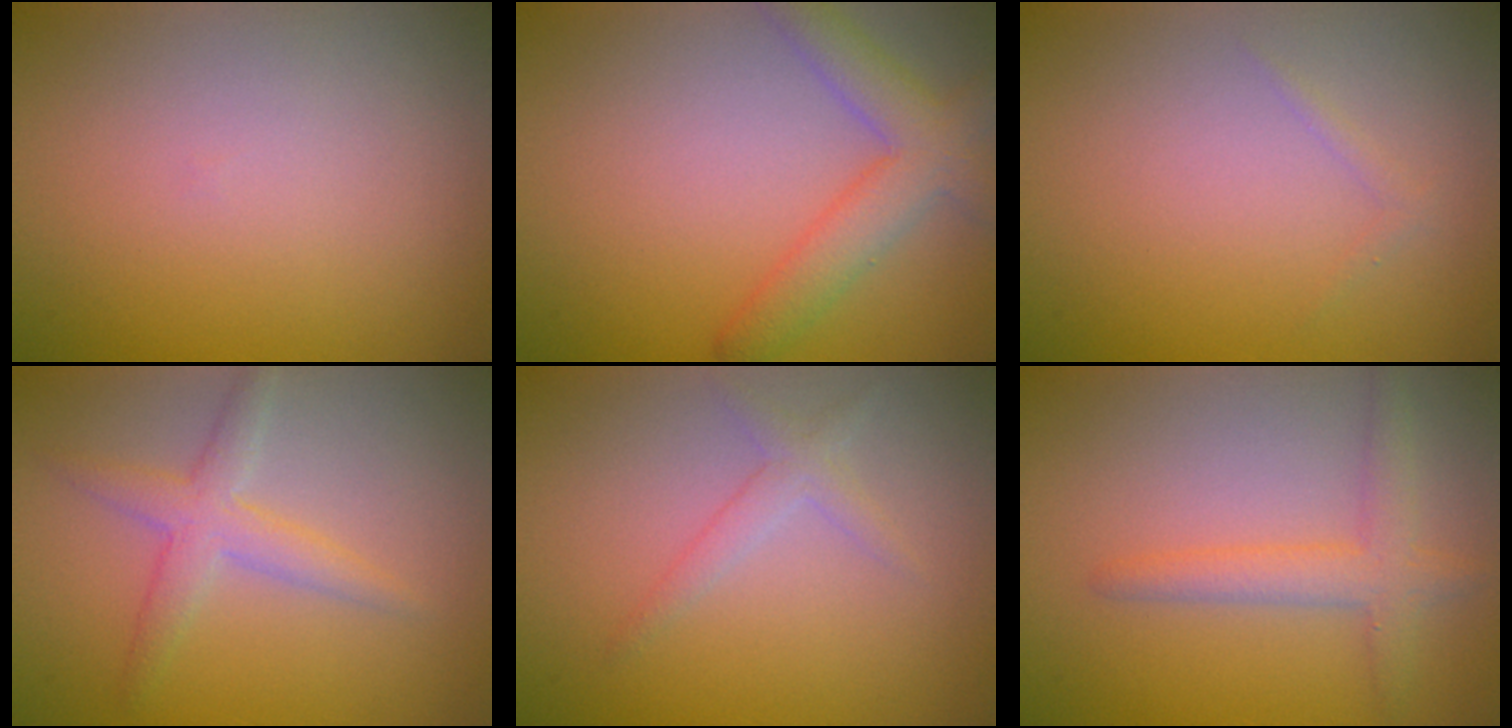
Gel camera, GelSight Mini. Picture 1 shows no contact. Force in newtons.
{"total": 4.3, "press": 4.3, "slide": 0.3}
{"total": 0.6, "press": 0.6, "slide": 0.0}
{"total": 2.9, "press": 2.9, "slide": 0.1}
{"total": 1.6, "press": 1.6, "slide": 0.1}
{"total": 2.8, "press": 2.8, "slide": 0.2}